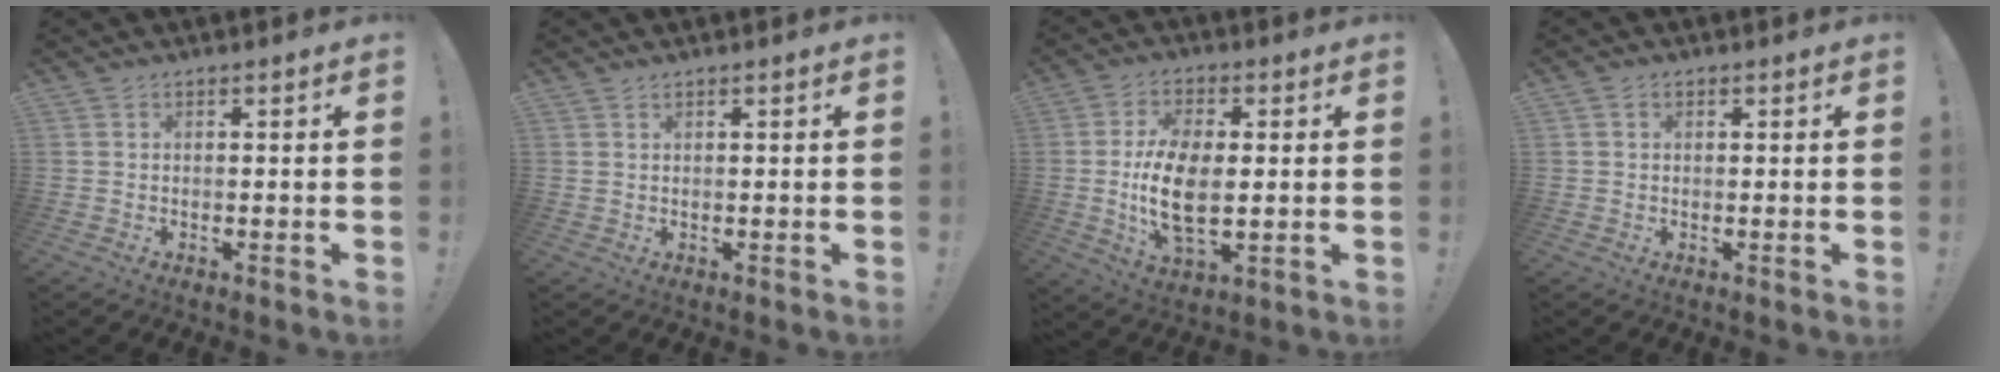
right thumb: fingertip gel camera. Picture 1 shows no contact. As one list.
[{"total": 0.7, "force": [0.6, 0.2, 0.3], "torque": [0.003, -0.003, 0.009]}, {"total": 13.9, "force": [-0.1, 7.3, 11.8], "torque": [-0.214, -0.012, -0.004]}, {"total": 0.8, "force": [0.3, 0.7, 0.3], "torque": [0.003, 0.000, 0.003]}]